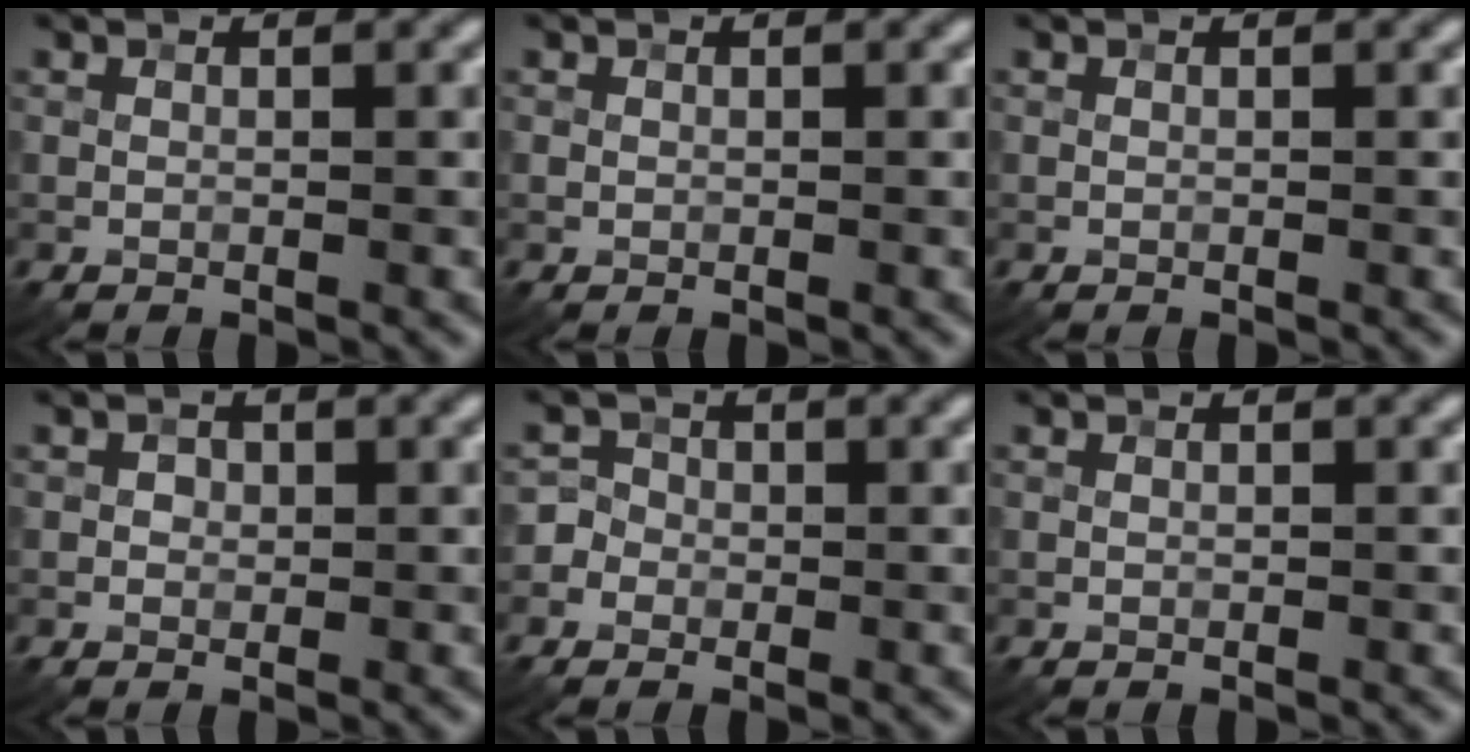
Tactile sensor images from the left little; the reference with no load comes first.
{"total": 0.0}
{"total": 0.0}
{"total": 0.9, "force": [0.1, 0.8, 0.3], "torque": [0.000, -0.003, 0.000]}
{"total": 2.8, "force": [-1.3, 2.5, 0.4], "torque": [0.011, 0.010, -0.045]}
{"total": 0.0}